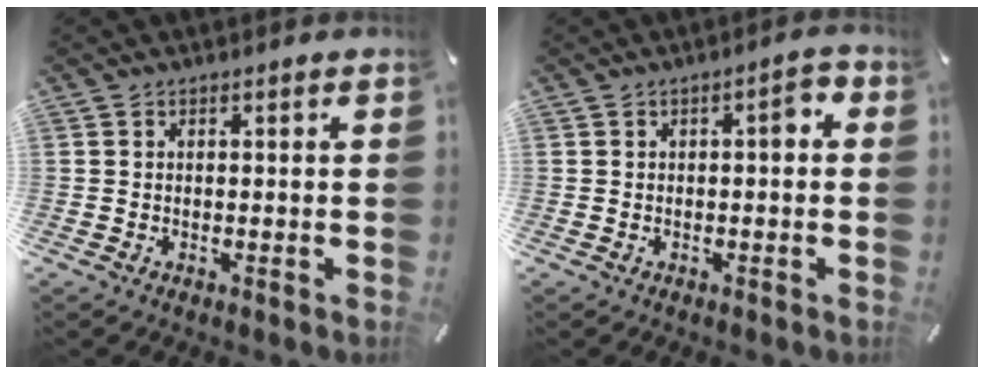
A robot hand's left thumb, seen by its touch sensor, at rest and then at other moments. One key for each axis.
{"total": 3.7, "fx": 0.2, "fy": 1.5, "fz": 3.4, "tx": -0.042, "ty": 0.005, "tz": -0.006}